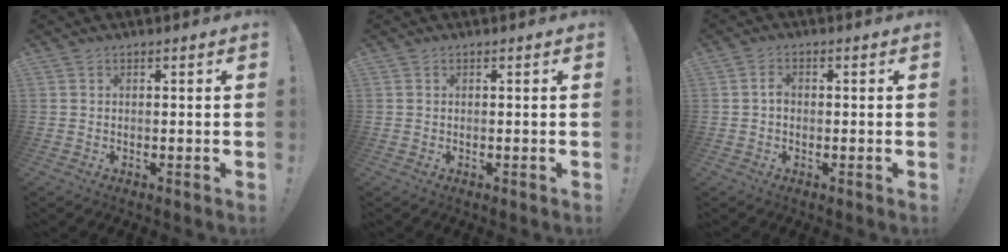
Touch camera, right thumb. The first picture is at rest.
{"total": 0.0}
{"total": 2.2, "force": [-0.4, 1.6, 1.5], "torque": [-0.022, 0.006, -0.010]}